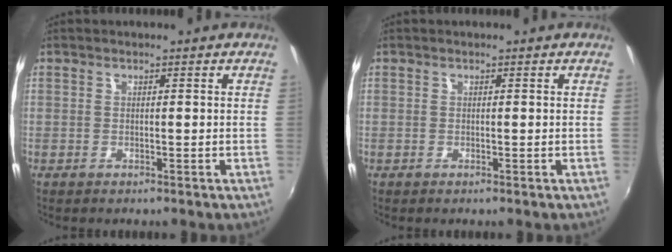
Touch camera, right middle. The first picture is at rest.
{"total": 0.0}